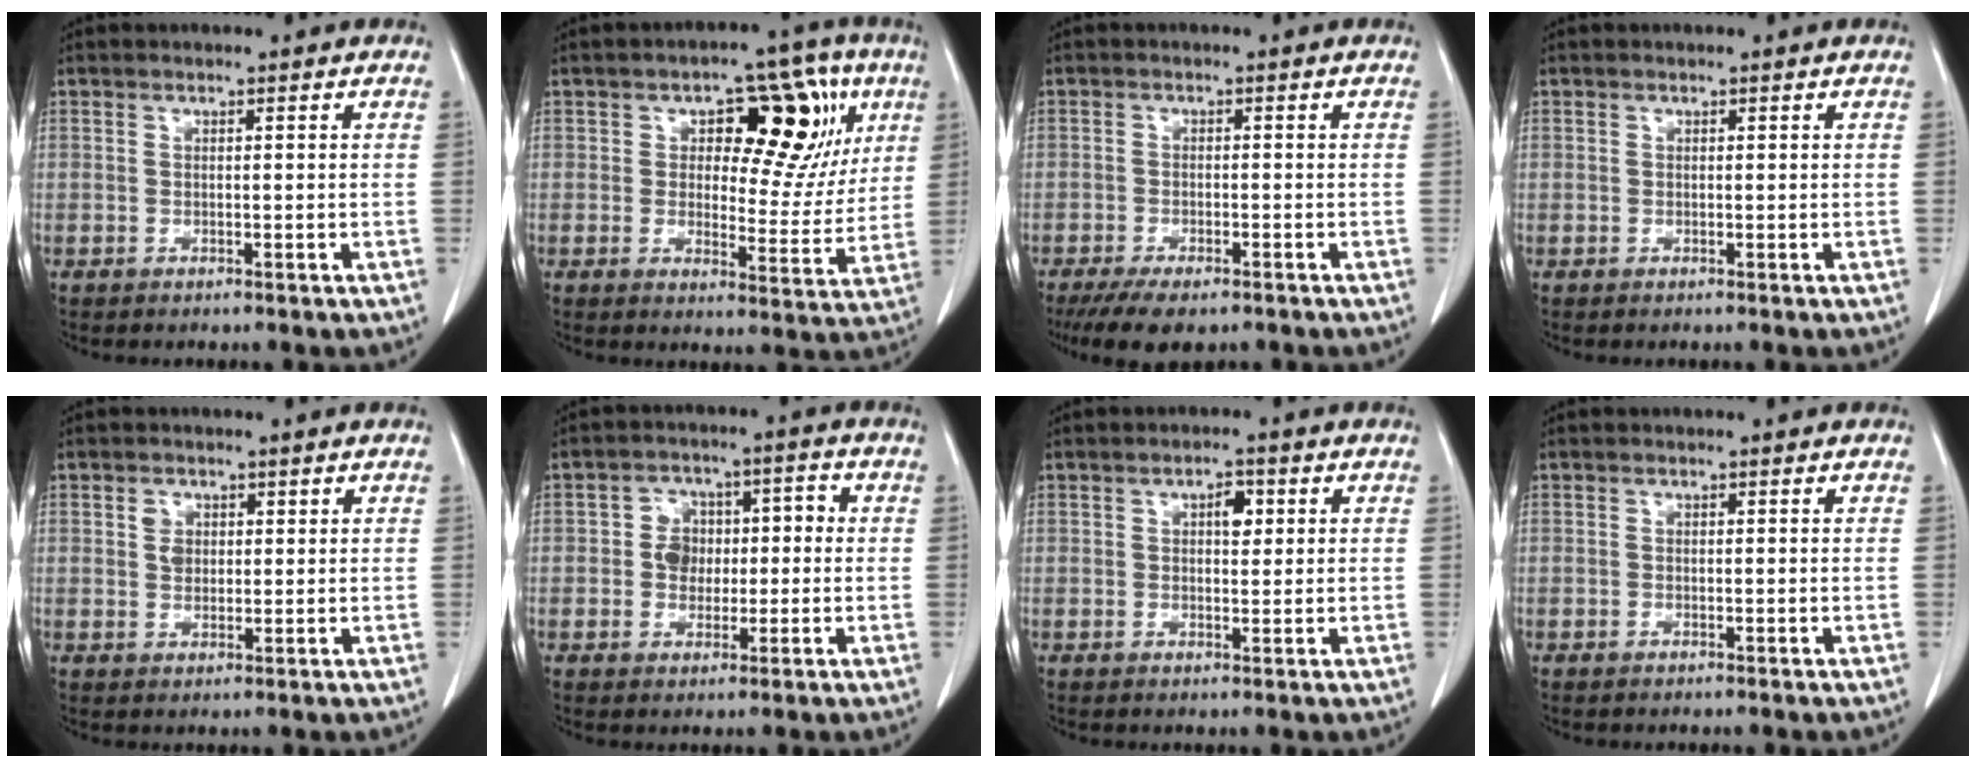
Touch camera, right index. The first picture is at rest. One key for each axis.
{"total": 15.5, "fx": 5.7, "fy": 7.7, "fz": 12.1, "tx": -0.145, "ty": 0.028, "tz": 0.079}
{"total": 6.9, "fx": -4.8, "fy": 2.8, "fz": 4.1, "tx": -0.065, "ty": -0.011, "tz": -0.075}
{"total": 0.6, "fx": 0.3, "fy": 0.5, "fz": 0.0, "tx": 0.006, "ty": 0.000, "tz": 0.002}
{"total": 2.8, "fx": 1.0, "fy": 2.2, "fz": 1.4, "tx": -0.026, "ty": 0.006, "tz": 0.020}
{"total": 6.1, "fx": -0.3, "fy": 5.2, "fz": 3.2, "tx": -0.049, "ty": 0.035, "tz": -0.001}
{"total": 3.3, "fx": 1.1, "fy": 1.6, "fz": 2.7, "tx": -0.043, "ty": 0.004, "tz": 0.017}
{"total": 0.0}